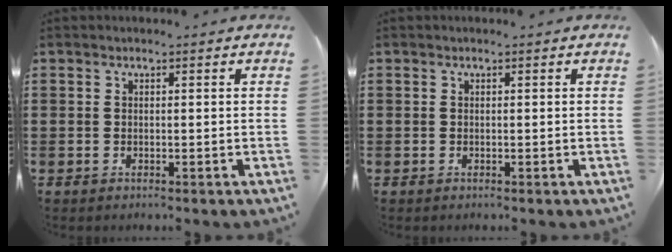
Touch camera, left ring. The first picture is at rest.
{"total": 0.0}